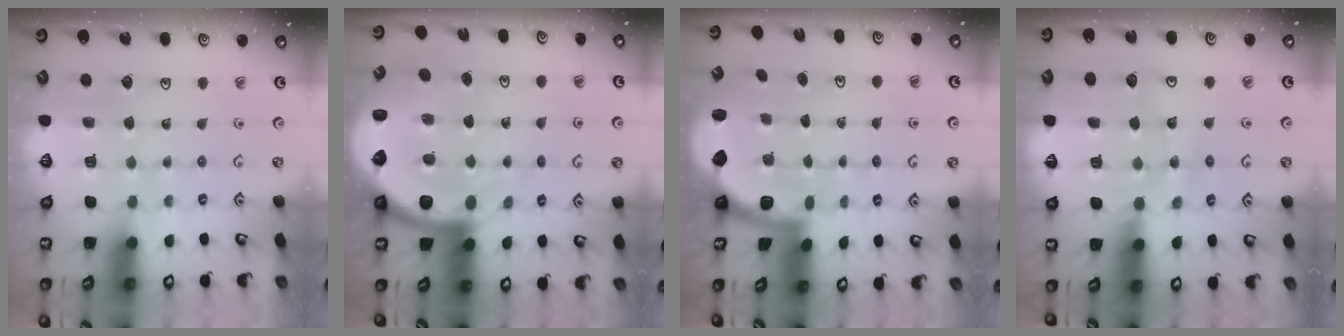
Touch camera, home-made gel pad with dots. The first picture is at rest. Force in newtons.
{"total": 11.1, "press": 10.9, "slide": 2.0}
{"total": 2.0, "press": 2.0, "slide": 0.5}
{"total": 11.7, "press": 11.6, "slide": 1.4}